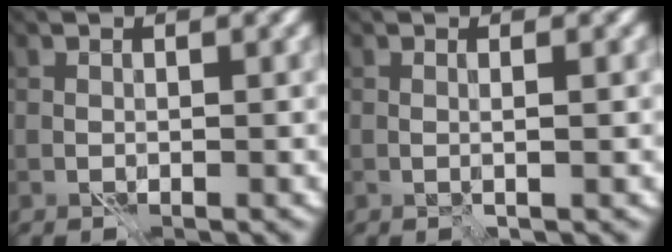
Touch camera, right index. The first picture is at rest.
{"total": 0.6, "force": [0.1, -0.2, 0.6], "torque": [-0.011, 0.003, -0.002]}